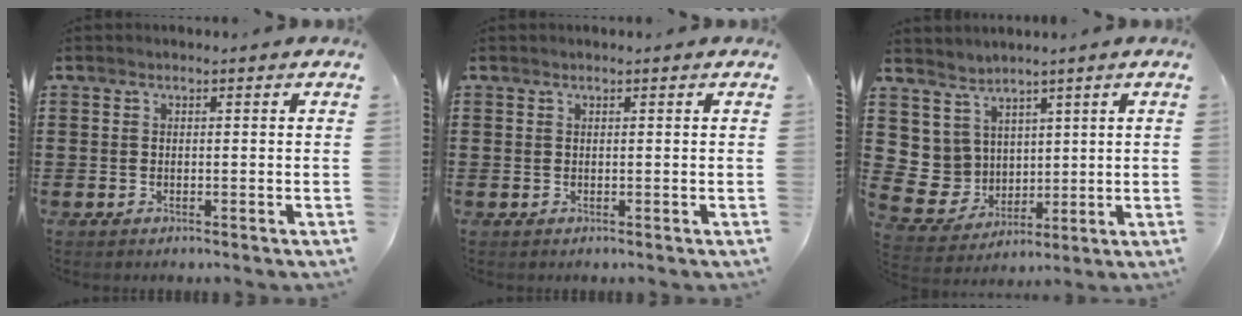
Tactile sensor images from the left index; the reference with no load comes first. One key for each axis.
{"total": 0.0}
{"total": 6.6, "fx": 2.9, "fy": 5.9, "fz": 0.1, "tx": -0.039, "ty": -0.020, "tz": 0.065}